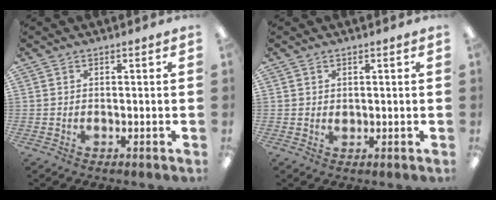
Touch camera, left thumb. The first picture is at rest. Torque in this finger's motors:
{"motor_torque": [-0.08, 0.05, -0.14, 0.00, -0.01]}